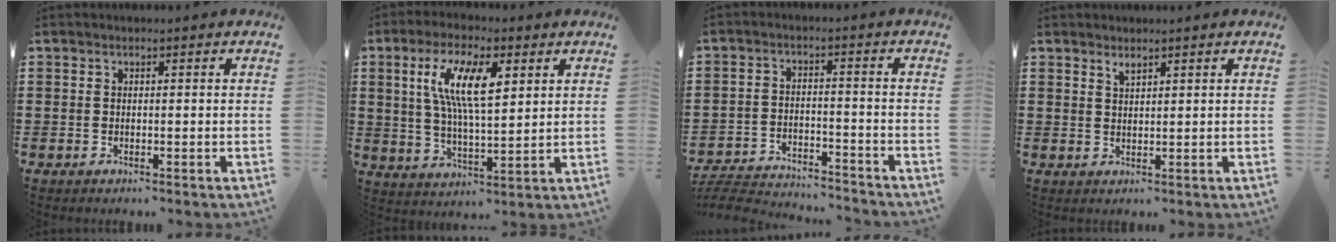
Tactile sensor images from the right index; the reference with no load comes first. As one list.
[{"total": 9.8, "force": [3.4, 3.1, 8.7], "torque": [-0.183, 0.007, 0.056]}, {"total": 5.3, "force": [-5.2, 0.3, 0.8], "torque": [-0.027, -0.001, -0.110]}, {"total": 1.3, "force": [1.2, 0.3, 0.4], "torque": [-0.010, 0.001, 0.021]}]